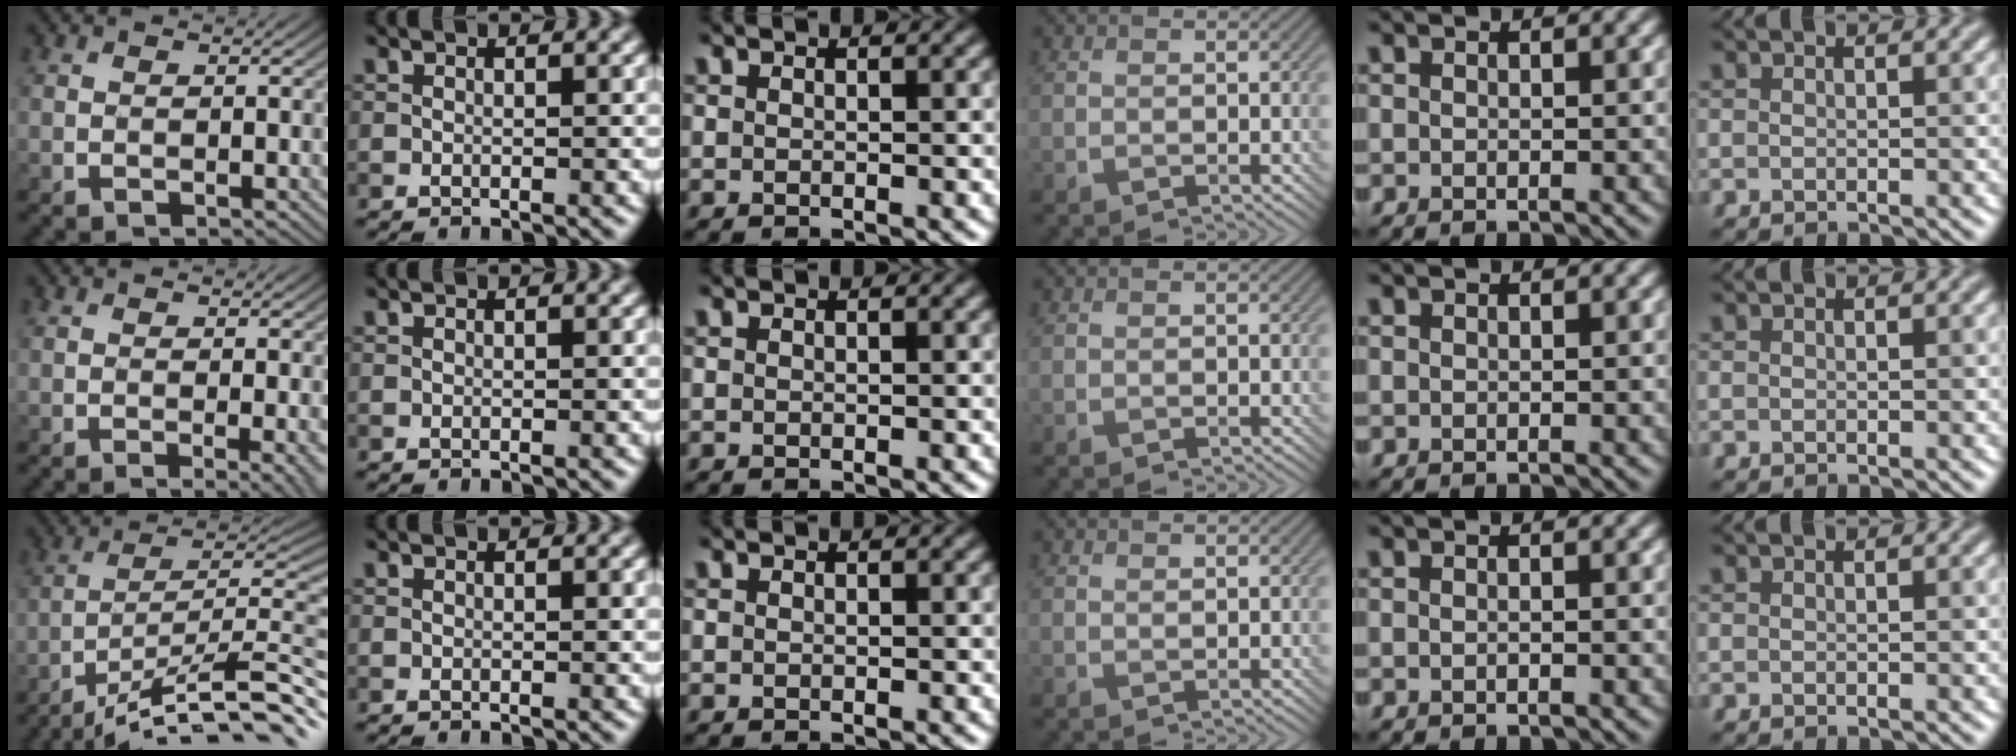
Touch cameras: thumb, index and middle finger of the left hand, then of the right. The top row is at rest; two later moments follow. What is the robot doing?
{"motion": "screw", "object": "bottle cap"}